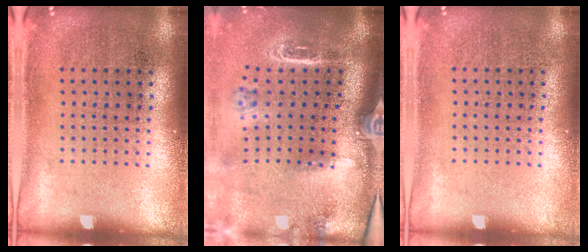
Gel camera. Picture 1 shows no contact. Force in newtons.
{"total": 2.9, "press": 2.0, "slide": 2.0}
{"total": 0.0}